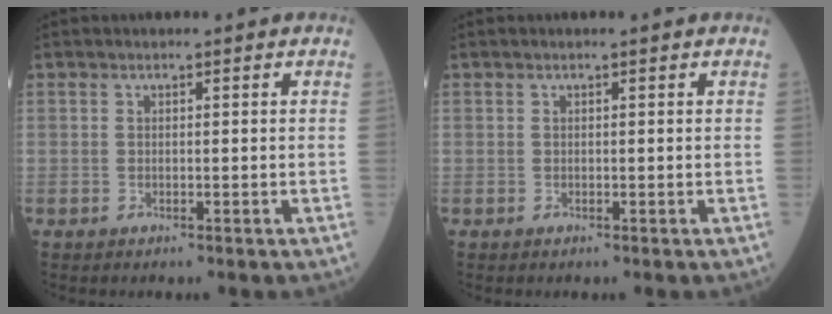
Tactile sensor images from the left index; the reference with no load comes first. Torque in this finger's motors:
{"motor_torque": [0.00, 0.00, 0.00, 0.00]}